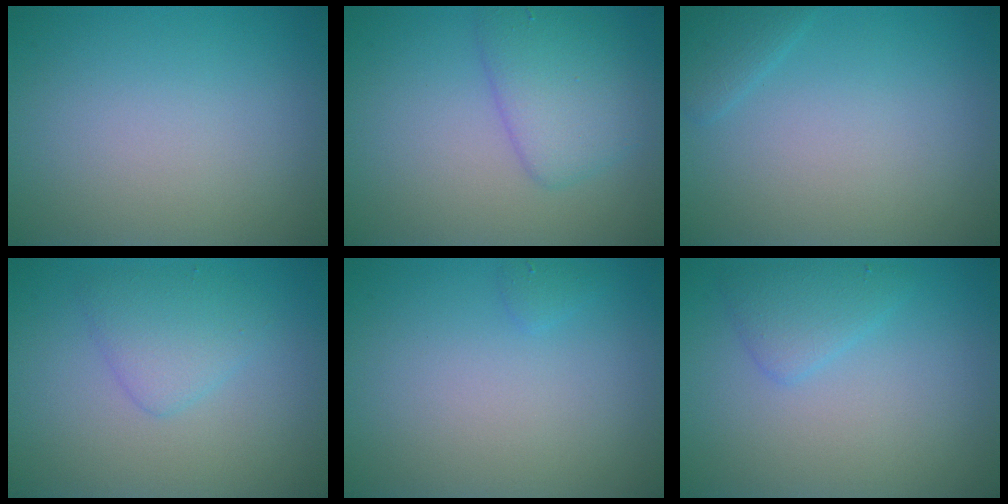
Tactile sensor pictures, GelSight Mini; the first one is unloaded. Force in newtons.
{"total": 3.7, "press": 3.7, "slide": 0.3}
{"total": 1.2, "press": 1.2, "slide": 0.0}
{"total": 2.5, "press": 2.5, "slide": 0.1}
{"total": 0.6, "press": 0.6, "slide": 0.1}
{"total": 2.0, "press": 2.0, "slide": 0.1}